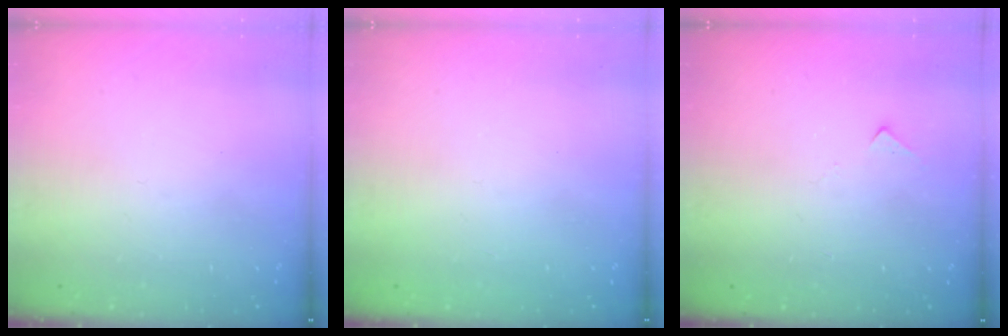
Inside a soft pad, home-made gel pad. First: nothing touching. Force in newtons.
{"total": 1.0, "press": 0.9, "slide": 0.3}
{"total": 5.2, "press": 5.1, "slide": 0.8}